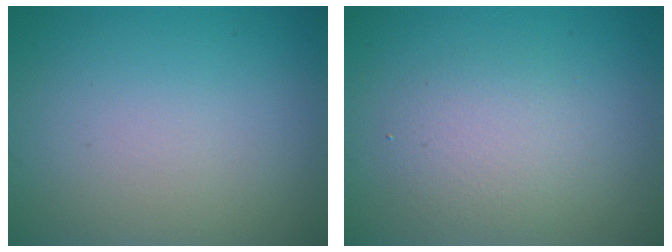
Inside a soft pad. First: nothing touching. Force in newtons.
{"total": 2.7, "press": 2.7, "slide": 0.1}